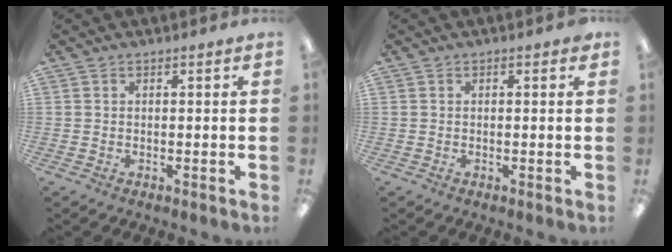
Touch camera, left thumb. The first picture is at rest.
{"total": 0.7, "force": [0.4, 0.2, 0.5], "torque": [-0.003, 0.000, 0.005]}